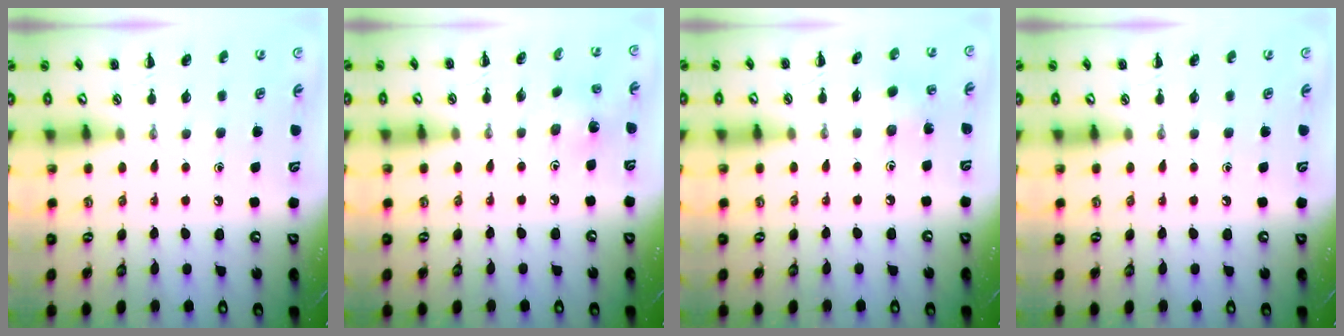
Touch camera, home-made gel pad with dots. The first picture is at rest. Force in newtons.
{"total": 1.9, "press": 1.9, "slide": 0.6}
{"total": 3.0, "press": 2.8, "slide": 0.9}
{"total": 0.0}